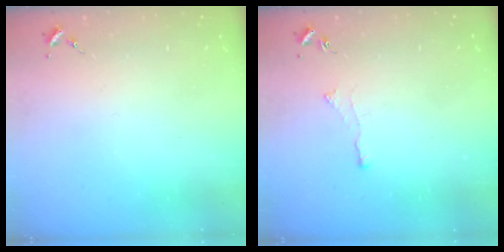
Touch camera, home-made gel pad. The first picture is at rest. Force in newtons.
{"total": 2.6, "press": 2.5, "slide": 0.6}